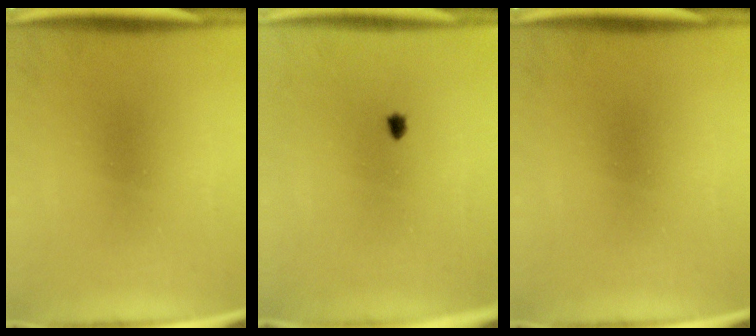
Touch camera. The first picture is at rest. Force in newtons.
{"total": 0.6}
{"total": 0.0}